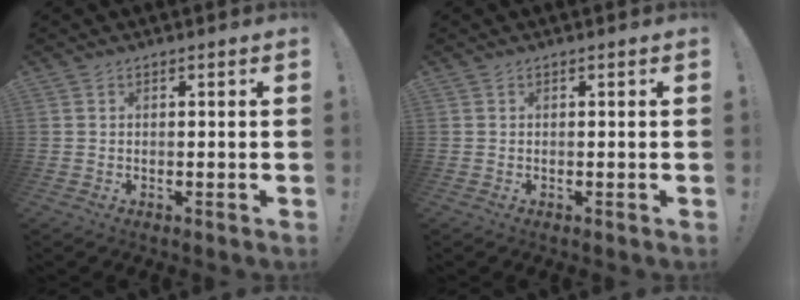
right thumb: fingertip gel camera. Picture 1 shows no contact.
{"total": 0.0}